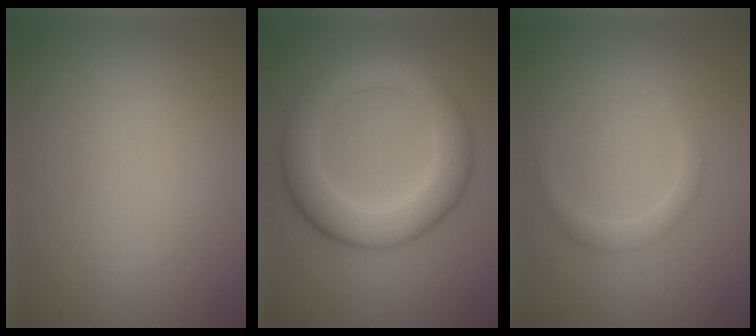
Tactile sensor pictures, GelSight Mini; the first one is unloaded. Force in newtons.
{"total": 6.6, "press": 6.6, "slide": 0.1}
{"total": 1.5, "press": 1.5, "slide": 0.1}